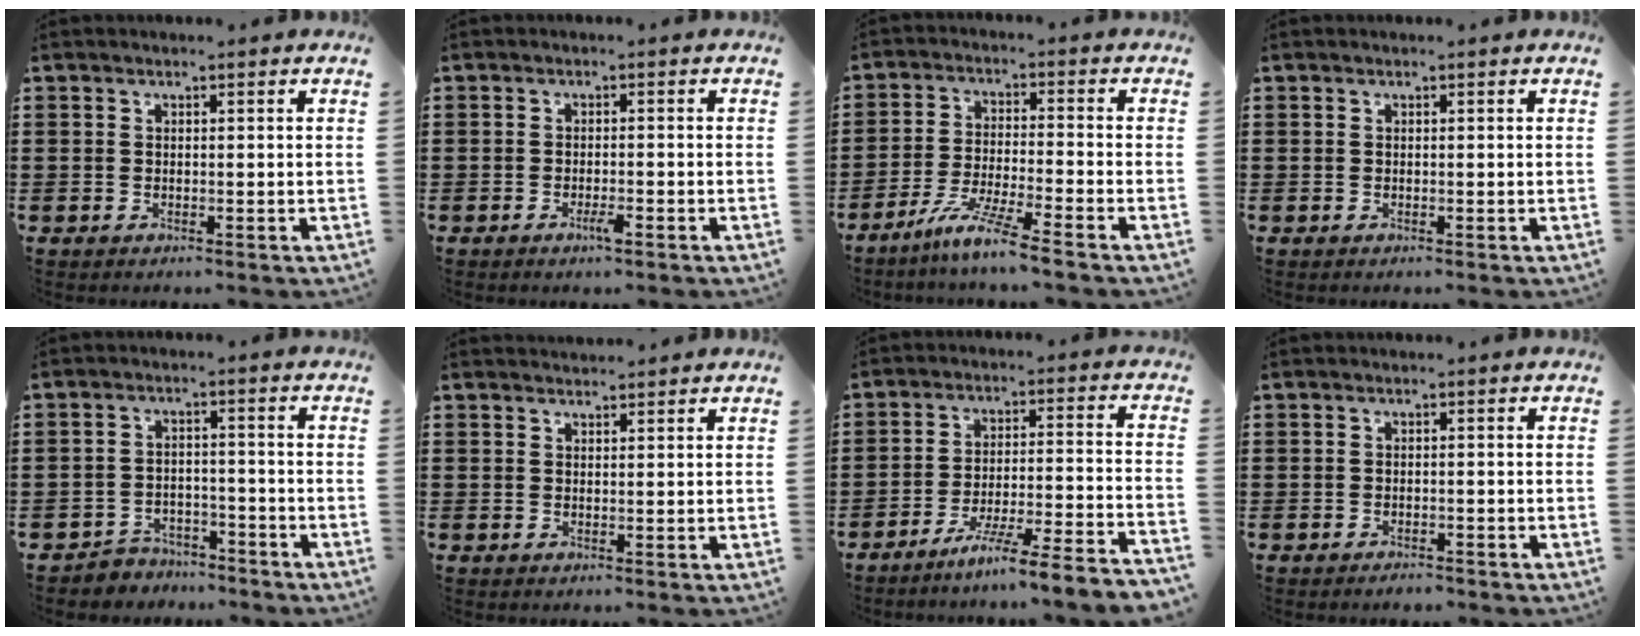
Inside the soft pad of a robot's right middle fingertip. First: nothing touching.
{"total": 1.9, "force": [-1.1, 0.3, 1.5], "torque": [-0.027, -0.002, -0.019]}
{"total": 7.5, "force": [-6.1, -0.5, 4.3], "torque": [-0.086, -0.016, -0.115]}
{"total": 0.0}
{"total": 3.8, "force": [-3.7, 0.8, -0.2], "torque": [-0.007, 0.000, -0.079]}
{"total": 1.3, "force": [1.3, 0.2, 0.1], "torque": [0.002, -0.004, 0.023]}
{"total": 7.6, "force": [-6.6, -1.4, 3.4], "torque": [-0.056, -0.018, -0.129]}
{"total": 1.1, "force": [-1.1, 0.1, 0.1], "torque": [-0.006, -0.003, -0.021]}